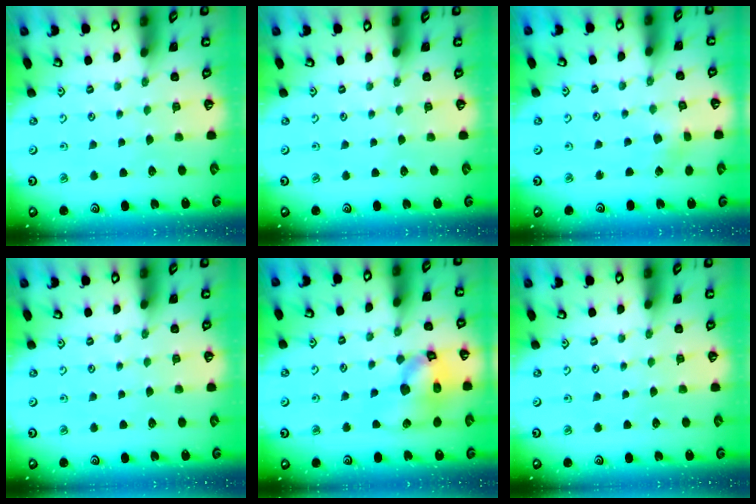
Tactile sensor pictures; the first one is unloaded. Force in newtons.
{"total": 0.0}
{"total": 2.8, "press": 2.8, "slide": 0.4}
{"total": 0.0}
{"total": 16.7, "press": 16.5, "slide": 2.3}
{"total": 0.0}